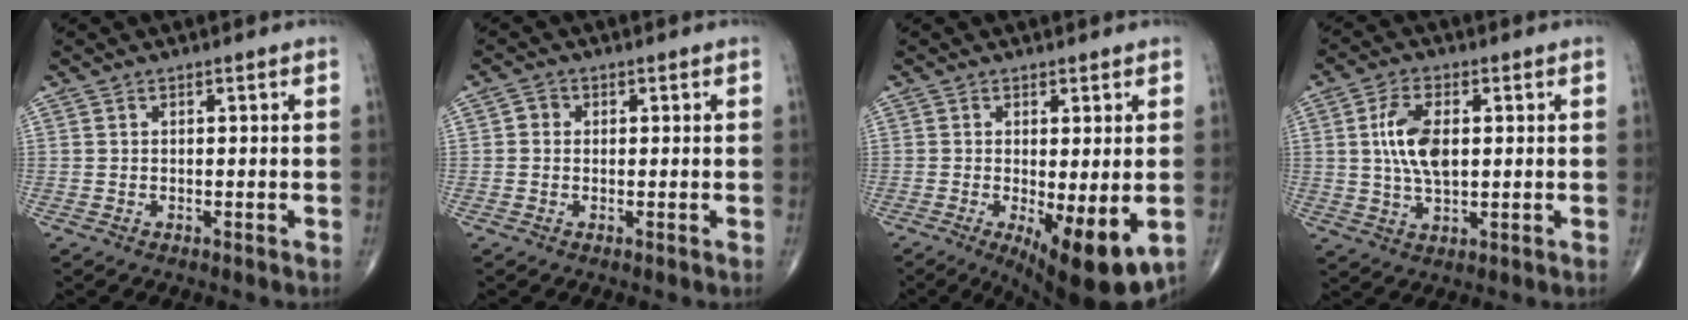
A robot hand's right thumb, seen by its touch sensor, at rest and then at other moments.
{"total": 1.7, "force": [0.0, 1.6, 0.7], "torque": [-0.003, 0.004, -0.004]}
{"total": 11.8, "force": [-3.4, 3.6, 10.7], "torque": [-0.151, -0.026, -0.040]}
{"total": 8.8, "force": [1.2, 4.5, 7.4], "torque": [-0.146, -0.001, 0.025]}